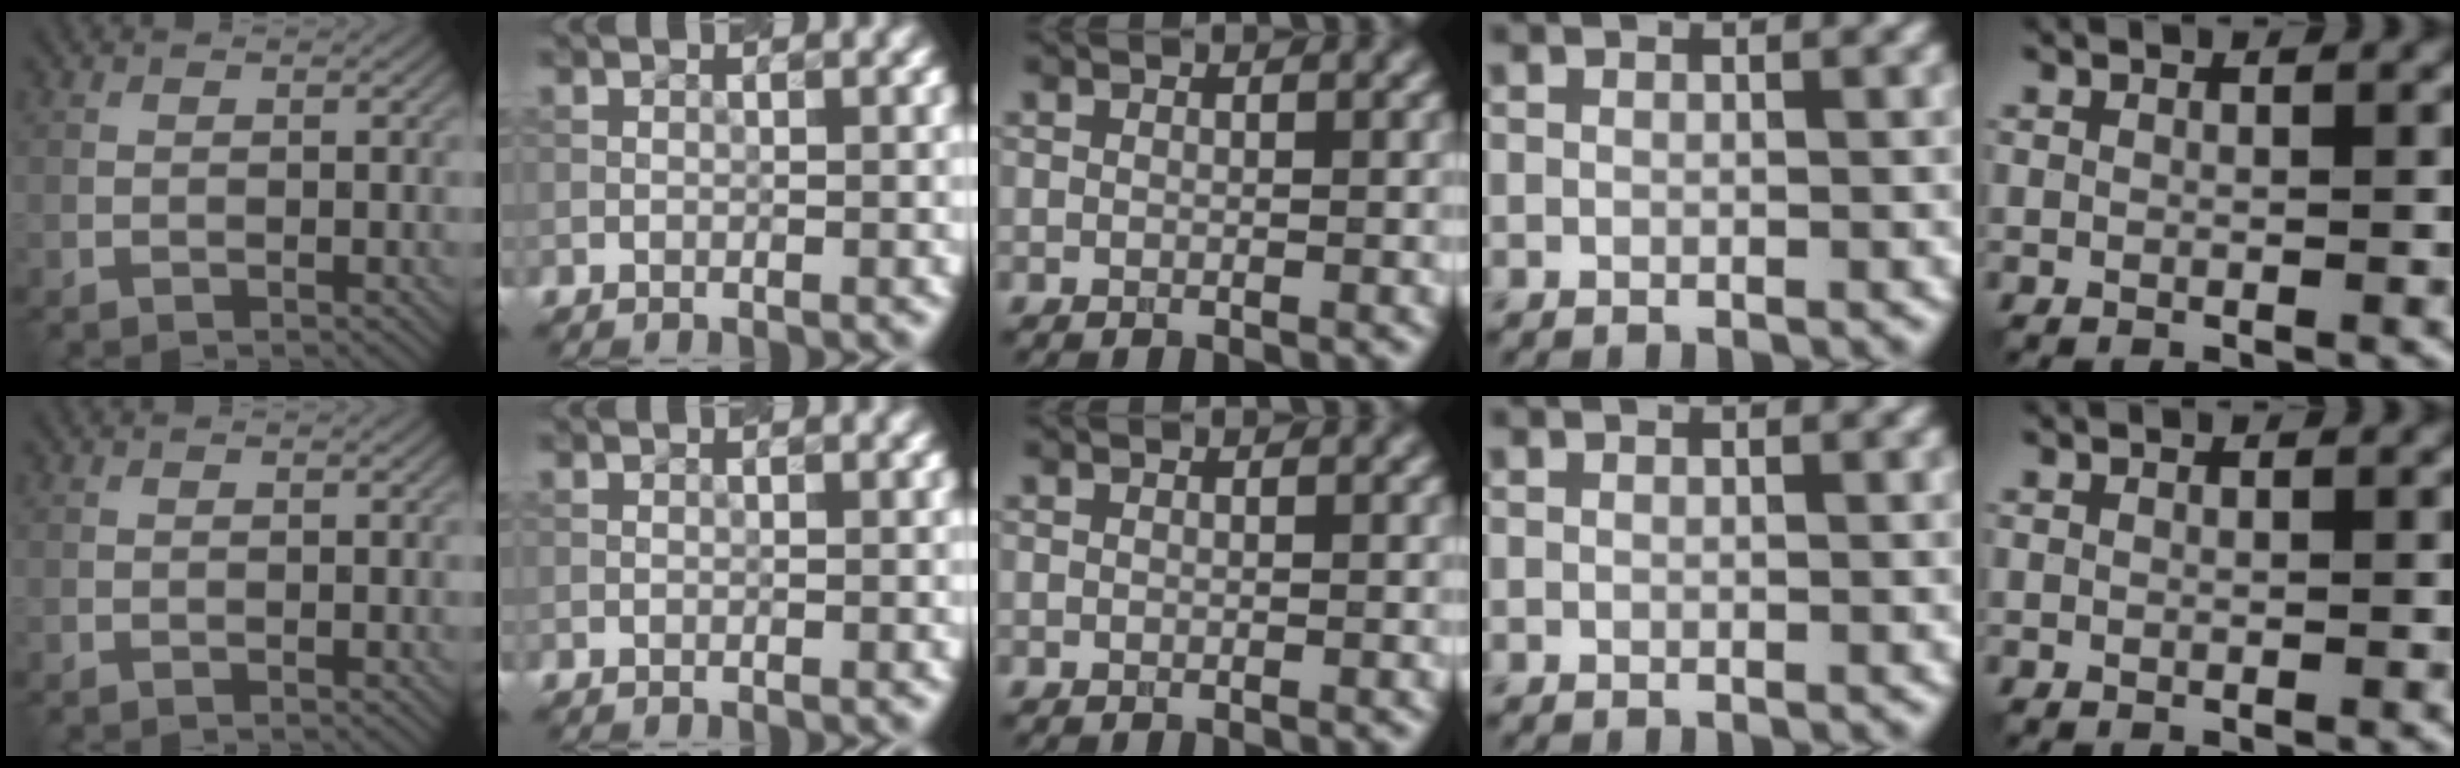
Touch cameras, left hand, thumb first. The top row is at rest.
{}